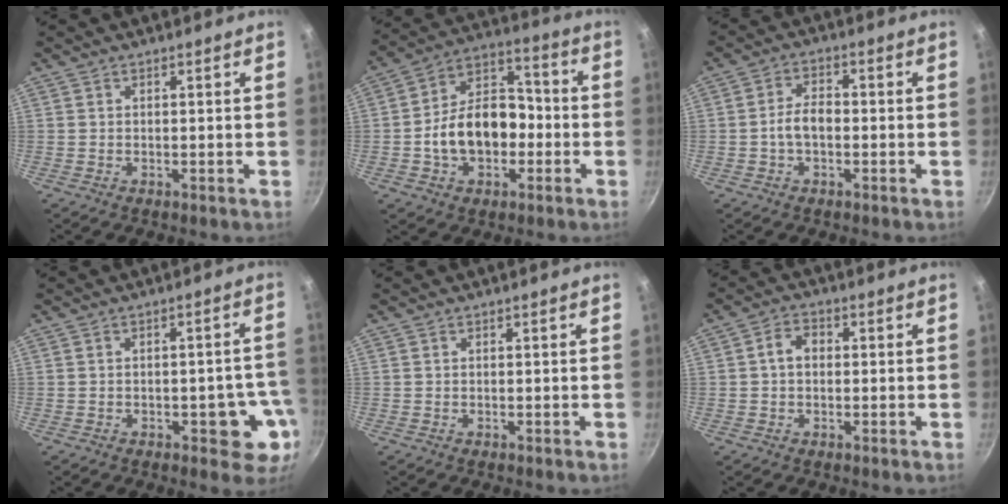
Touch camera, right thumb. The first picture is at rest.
{"total": 15.4, "force": [-3.0, 10.7, 10.7], "torque": [-0.141, 0.050, -0.059]}
{"total": 4.8, "force": [-1.0, 2.9, 3.8], "torque": [-0.060, 0.024, -0.022]}
{"total": 8.0, "force": [-2.6, 3.9, 6.5], "torque": [-0.034, 0.018, -0.028]}
{"total": 0.0}
{"total": 4.0, "force": [0.2, 3.0, 2.6], "torque": [-0.030, 0.014, -0.004]}